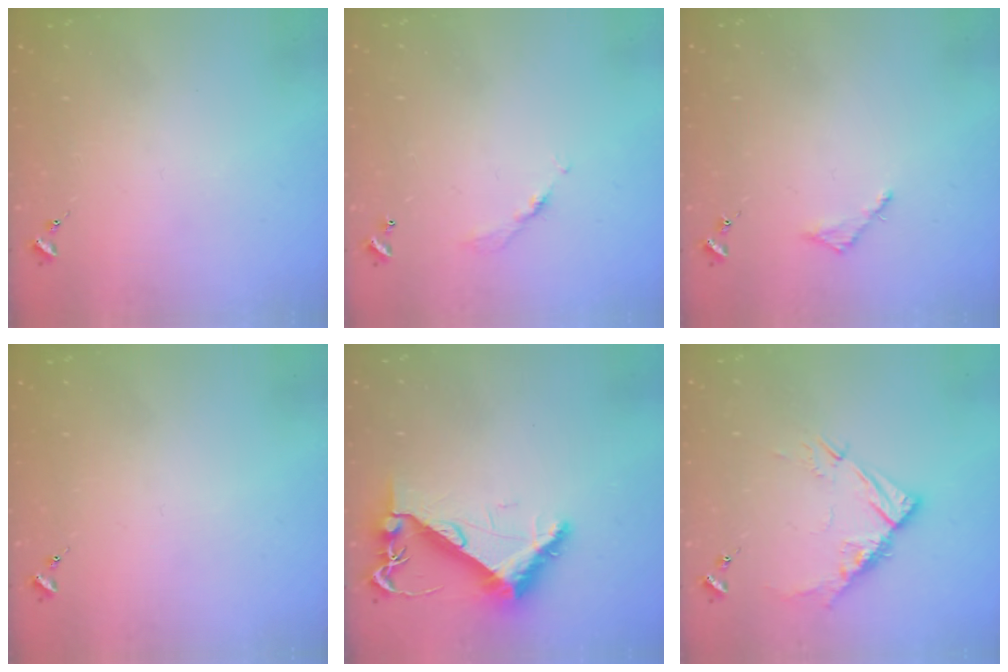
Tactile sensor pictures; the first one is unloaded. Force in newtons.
{"total": 4.4, "press": 4.3, "slide": 0.2}
{"total": 2.8, "press": 2.7, "slide": 0.3}
{"total": 0.0}
{"total": 8.3, "press": 8.2, "slide": 1.0}
{"total": 10.7, "press": 10.7, "slide": 0.9}